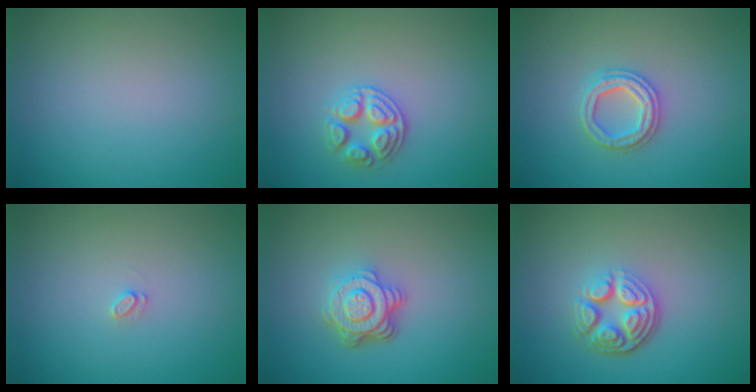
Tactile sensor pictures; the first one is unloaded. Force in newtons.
{"total": 2.7, "press": 2.6, "slide": 0.4}
{"total": 2.6, "press": 2.6, "slide": 0.5}
{"total": 0.7, "press": 0.7, "slide": 0.1}
{"total": 4.6, "press": 3.3, "slide": 3.1}
{"total": 5.0, "press": 3.5, "slide": 3.5}